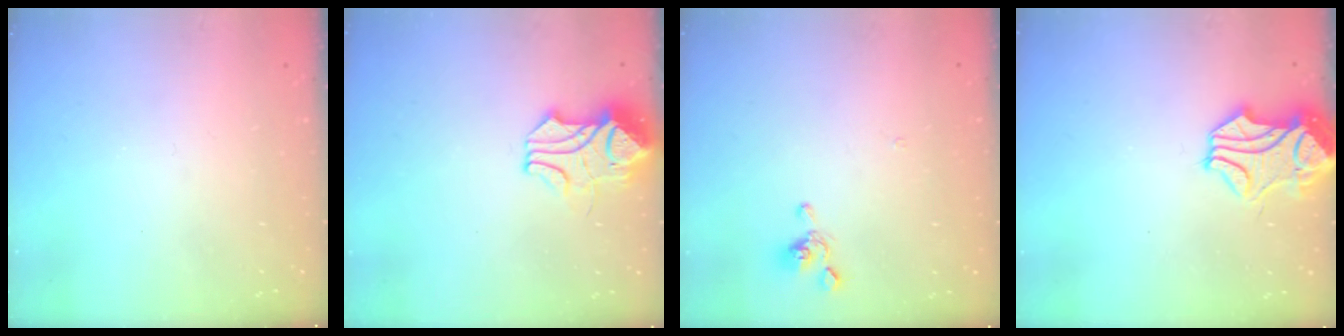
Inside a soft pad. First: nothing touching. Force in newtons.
{"total": 7.0, "press": 6.9, "slide": 1.3}
{"total": 1.5, "press": 1.3, "slide": 0.7}
{"total": 1.8, "press": 0.9, "slide": 1.5}